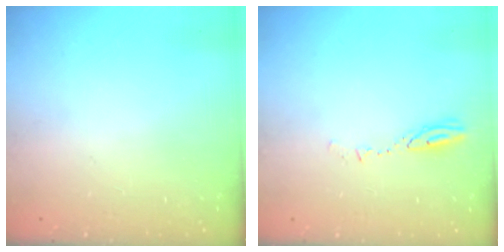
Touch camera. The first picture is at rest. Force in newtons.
{"total": 3.5, "press": 3.4, "slide": 0.3}